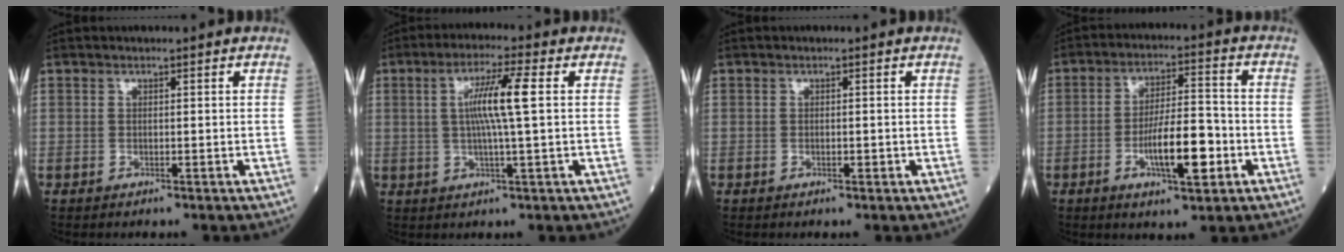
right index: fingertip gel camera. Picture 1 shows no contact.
{"total": 7.5, "force": [1.2, -0.5, 7.4], "torque": [-0.138, 0.004, 0.021]}
{"total": 0.6, "force": [-0.2, 0.1, 0.6], "torque": [-0.011, -0.002, -0.004]}
{"total": 9.7, "force": [-3.3, 2.1, 8.9], "torque": [-0.155, 0.003, -0.055]}